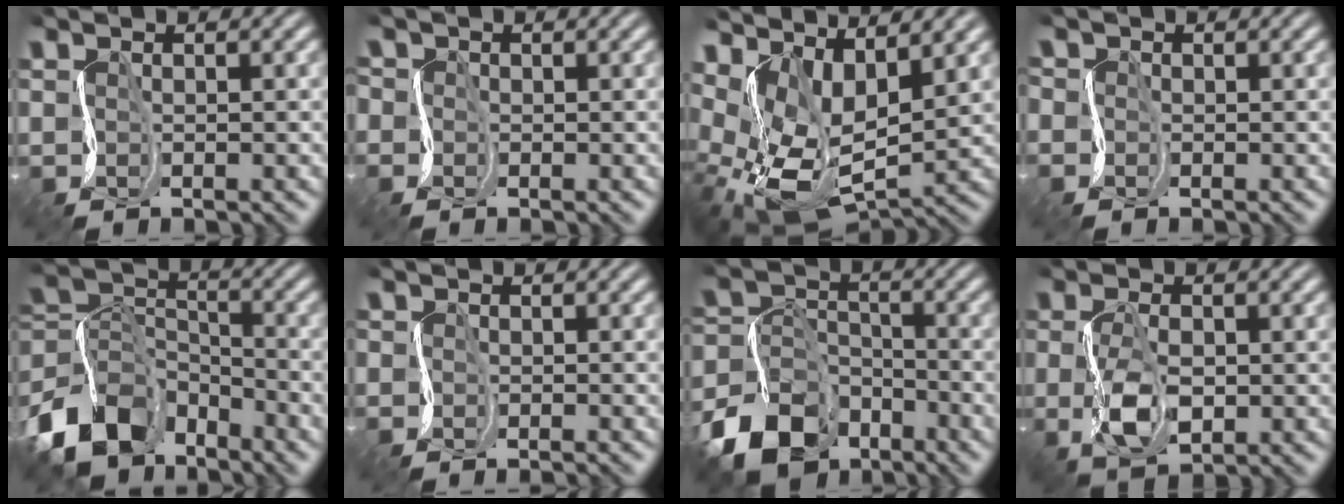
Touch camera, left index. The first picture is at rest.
{"total": 2.1, "force": [0.1, 2.0, 0.5], "torque": [0.000, 0.009, -0.027]}
{"total": 12.5, "force": [2.6, 7.0, 10.1], "torque": [-0.180, -0.012, 0.069]}
{"total": 1.5, "force": [-0.1, 1.5, 0.2], "torque": [0.007, 0.005, -0.020]}
{"total": 10.7, "force": [-7.0, 6.3, 5.1], "torque": [-0.103, 0.006, -0.157]}
{"total": 1.2, "force": [-0.9, 0.8, -0.3], "torque": [0.021, -0.005, -0.026]}
{"total": 8.6, "force": [-6.0, 5.1, 3.4], "torque": [-0.060, -0.003, -0.127]}
{"total": 3.9, "force": [-0.5, 2.1, 3.3], "torque": [-0.076, -0.005, -0.010]}